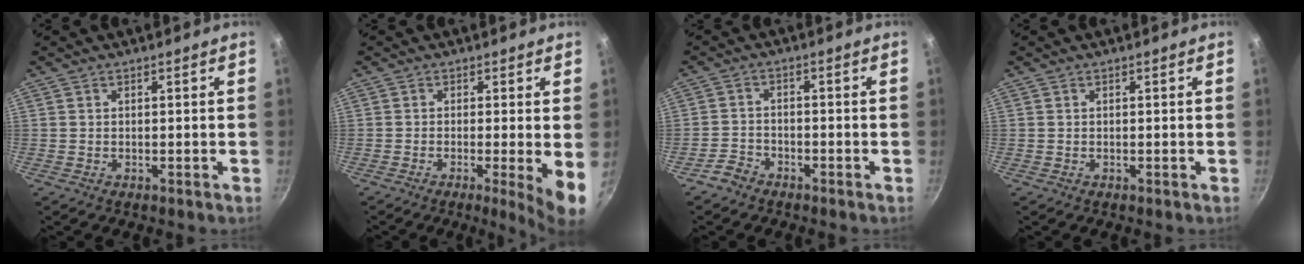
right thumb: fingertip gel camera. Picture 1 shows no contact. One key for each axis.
{"total": 6.5, "fx": -1.0, "fy": 0.5, "fz": 6.5, "tx": -0.086, "ty": -0.012, "tz": -0.014}
{"total": 3.3, "fx": -2.7, "fy": 1.7, "fz": 0.9, "tx": -0.019, "ty": 0.027, "tz": -0.053}
{"total": 0.0}